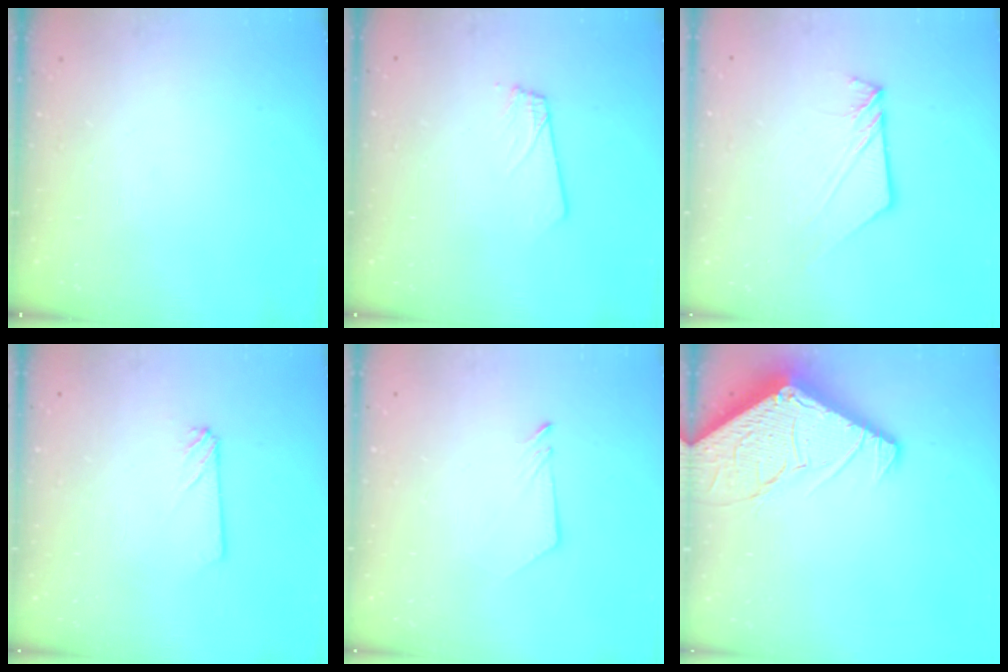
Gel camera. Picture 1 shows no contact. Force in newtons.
{"total": 1.8, "press": 1.8, "slide": 0.1}
{"total": 9.0, "press": 8.9, "slide": 0.8}
{"total": 2.4, "press": 2.4, "slide": 0.3}
{"total": 2.6, "press": 2.6, "slide": 0.3}
{"total": 15.4, "press": 15.3, "slide": 1.6}